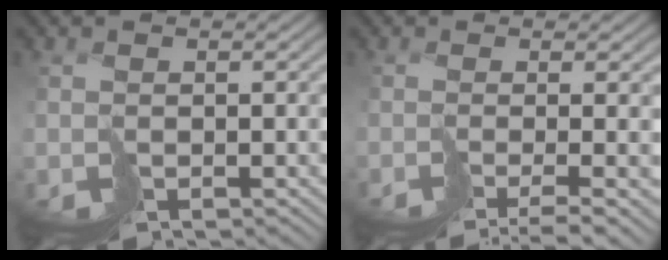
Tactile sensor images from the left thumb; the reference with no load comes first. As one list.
[{"total": 5.8, "force": [-1.4, 1.1, 5.5], "torque": [-0.066, -0.010, -0.006]}]